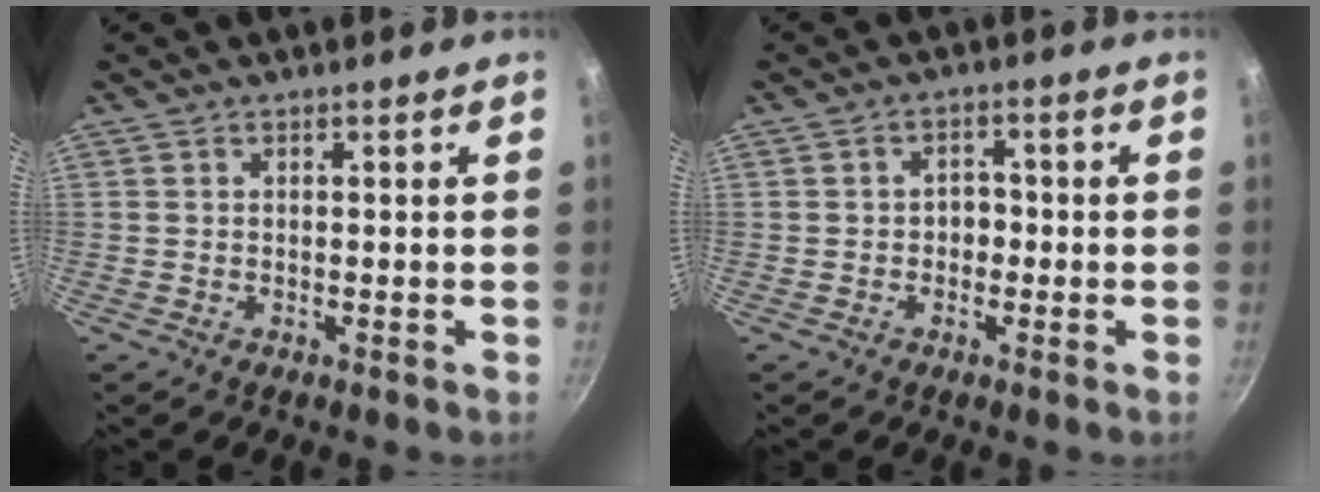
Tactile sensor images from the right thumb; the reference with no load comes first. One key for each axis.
{"total": 2.9, "fx": -0.6, "fy": 2.3, "fz": 1.7, "tx": -0.004, "ty": 0.011, "tz": -0.011}